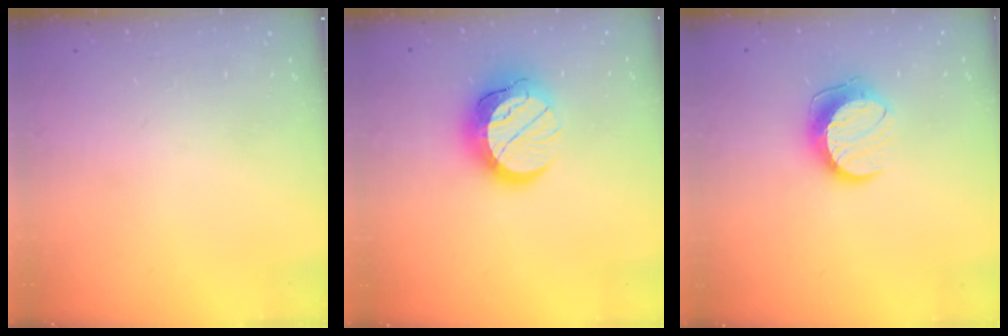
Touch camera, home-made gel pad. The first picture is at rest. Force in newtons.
{"total": 15.1, "press": 15.1, "slide": 1.3}
{"total": 10.5, "press": 10.5, "slide": 0.4}